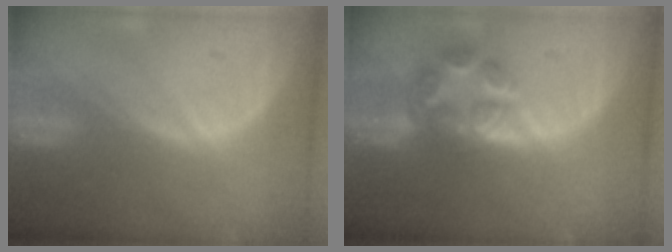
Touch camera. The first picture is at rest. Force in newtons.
{"total": 7.1, "press": 5.9, "slide": 3.8}